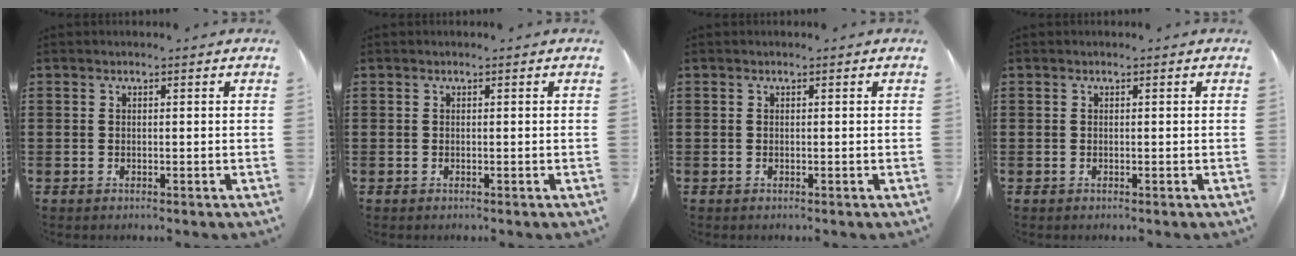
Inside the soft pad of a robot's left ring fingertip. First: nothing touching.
{"total": 0.0}
{"total": 0.0}
{"total": 0.0}